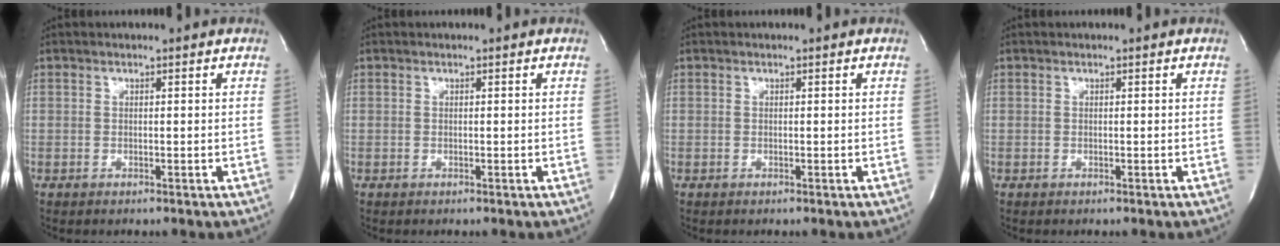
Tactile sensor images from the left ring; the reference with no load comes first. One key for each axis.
{"total": 0.0}
{"total": 0.0}
{"total": 0.0}